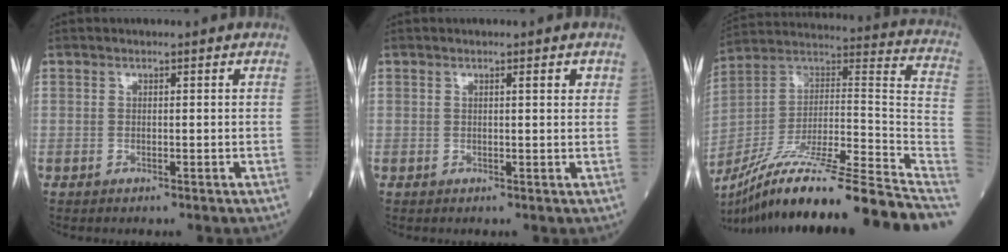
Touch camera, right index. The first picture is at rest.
{"total": 1.0, "force": [0.5, 0.1, 0.9], "torque": [-0.013, 0.002, 0.005]}
{"total": 32.2, "force": [-25.6, 0.1, 19.6], "torque": [-0.222, -0.011, -0.400]}